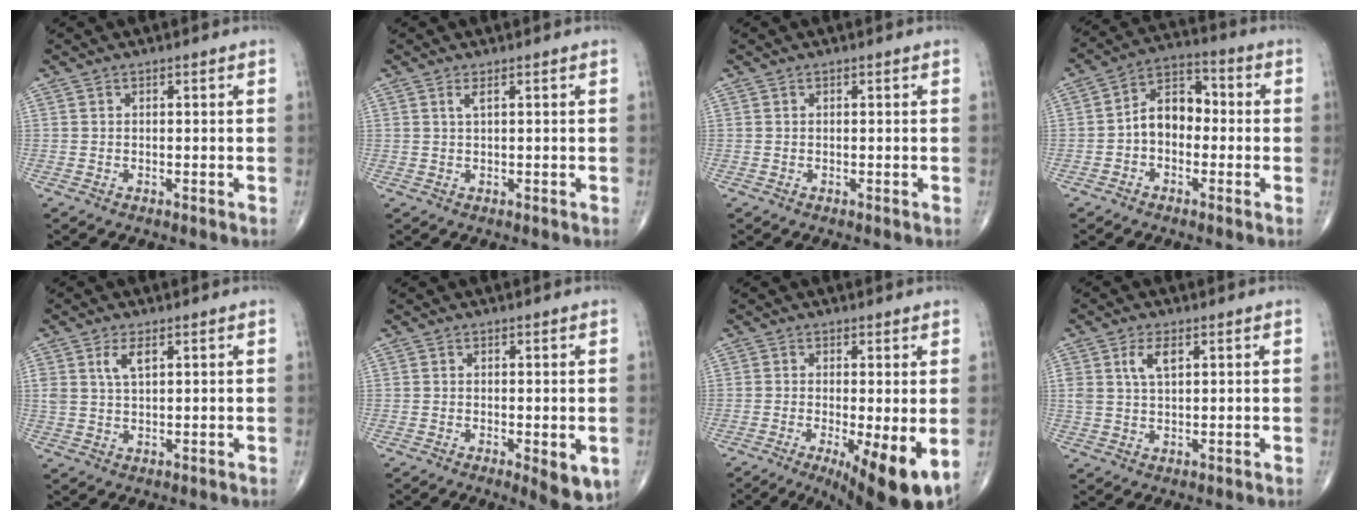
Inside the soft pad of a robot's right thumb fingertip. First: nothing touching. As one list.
[{"total": 1.2, "force": [0.6, 0.1, 1.0], "torque": [-0.029, -0.001, 0.014]}, {"total": 0.0}, {"total": 8.9, "force": [-1.1, 6.2, 6.3], "torque": [-0.080, 0.035, -0.035]}, {"total": 3.8, "force": [1.7, 1.7, 3.0], "torque": [-0.059, -0.003, 0.038]}, {"total": 6.1, "force": [-1.8, 2.2, 5.4], "torque": [-0.066, -0.014, -0.022]}, {"total": 11.6, "force": [-3.4, 3.0, 10.6], "torque": [-0.157, -0.022, -0.045]}, {"total": 4.4, "force": [1.8, 2.1, 3.5], "torque": [-0.067, -0.001, 0.038]}]